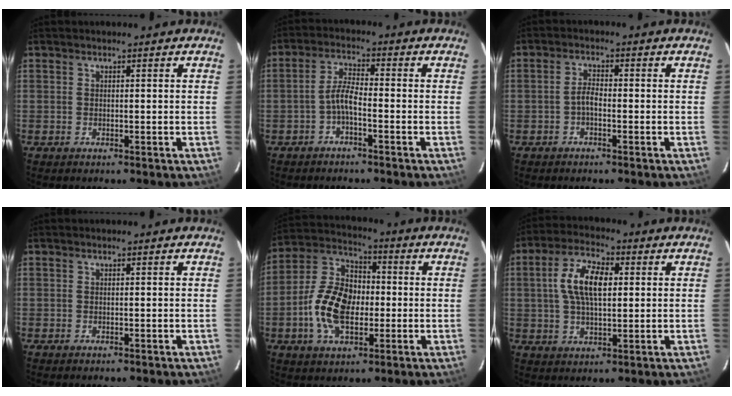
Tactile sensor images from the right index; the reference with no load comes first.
{"total": 3.5, "force": [-1.9, 0.5, 3.0], "torque": [-0.068, 0.012, -0.039]}
{"total": 2.0, "force": [-1.0, 0.6, 1.6], "torque": [-0.036, 0.007, -0.022]}
{"total": 0.0}
{"total": 13.6, "force": [-2.7, 8.4, 10.5], "torque": [-0.216, 0.017, -0.049]}
{"total": 9.8, "force": [1.8, 4.5, 8.6], "torque": [-0.164, 0.018, 0.032]}